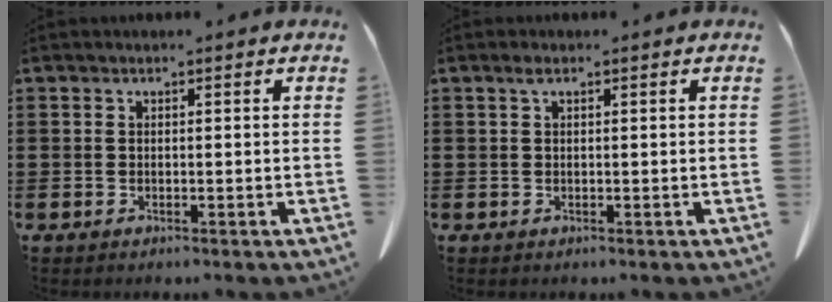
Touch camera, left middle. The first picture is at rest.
{"total": 1.0, "force": [0.5, 0.3, 0.8], "torque": [-0.017, 0.003, 0.008]}